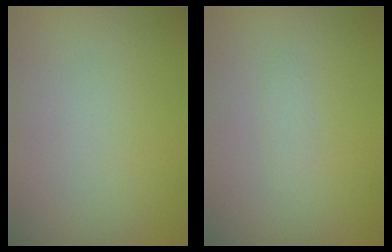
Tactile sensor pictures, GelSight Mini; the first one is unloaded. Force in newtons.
{"total": 0.6, "press": 0.6, "slide": 0.0}